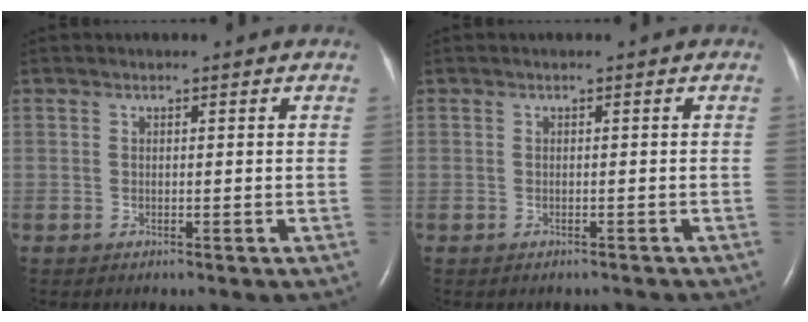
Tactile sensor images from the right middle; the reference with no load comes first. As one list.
[{"total": 0.7, "force": [-0.7, 0.1, 0.3], "torque": [-0.011, -0.004, -0.005]}]